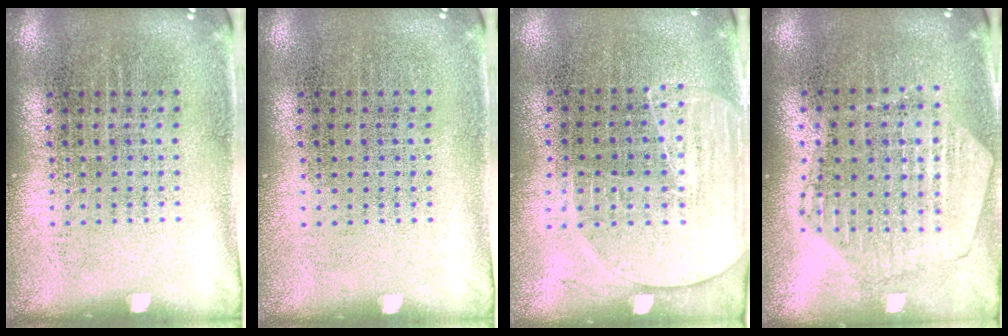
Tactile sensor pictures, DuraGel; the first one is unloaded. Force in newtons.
{"total": 0.0}
{"total": 1.8, "press": 1.5, "slide": 0.9}
{"total": 0.8, "press": 0.8, "slide": 0.1}